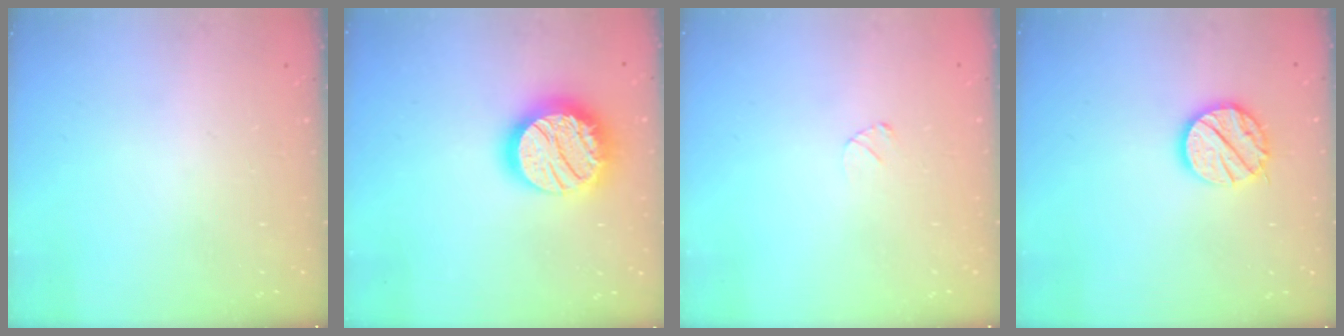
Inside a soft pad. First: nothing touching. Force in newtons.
{"total": 22.2, "press": 22.2, "slide": 1.4}
{"total": 2.6, "press": 2.6, "slide": 0.3}
{"total": 12.6, "press": 12.6, "slide": 0.8}